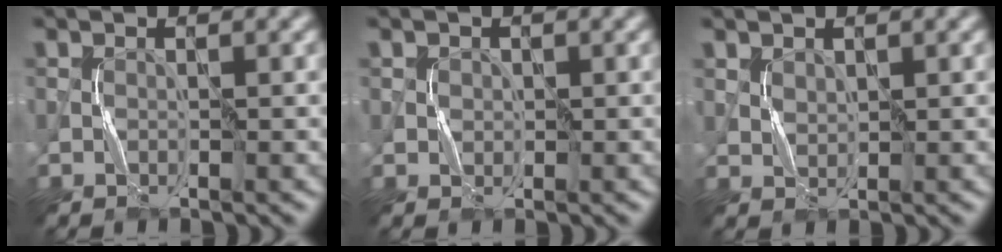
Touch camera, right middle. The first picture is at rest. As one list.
[{"total": 0.9, "force": [0.2, 0.8, 0.2], "torque": [0.000, -0.003, 0.007]}, {"total": 1.2, "force": [0.8, 0.7, 0.5], "torque": [-0.015, -0.001, 0.021]}]